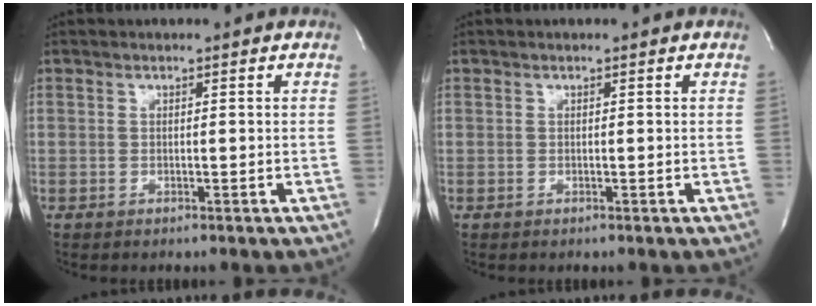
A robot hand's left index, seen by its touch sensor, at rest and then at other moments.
{"total": 0.0}